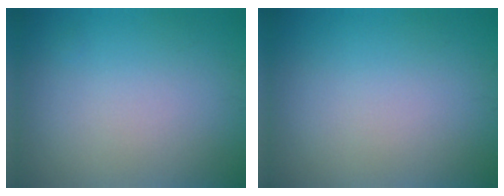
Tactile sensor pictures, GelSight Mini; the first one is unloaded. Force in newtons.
{"total": 0.0}